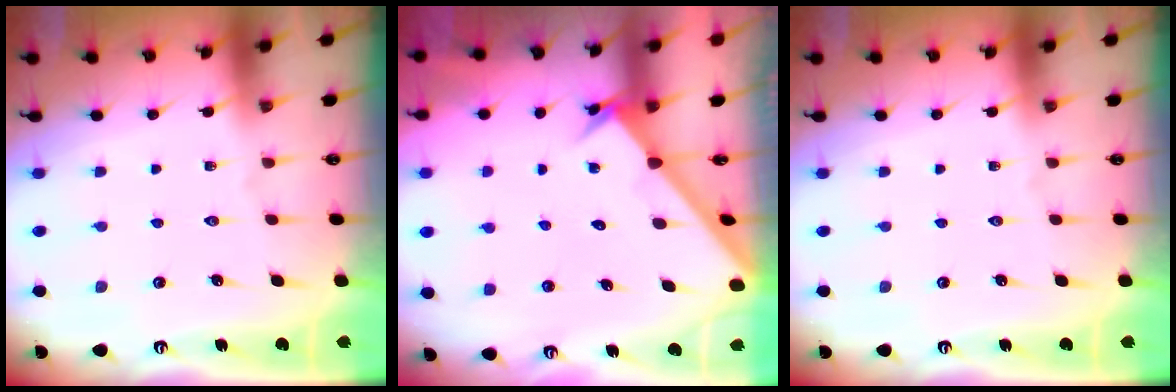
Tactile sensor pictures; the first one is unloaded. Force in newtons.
{"total": 2.0, "press": 2.0, "slide": 0.2}
{"total": 0.0}